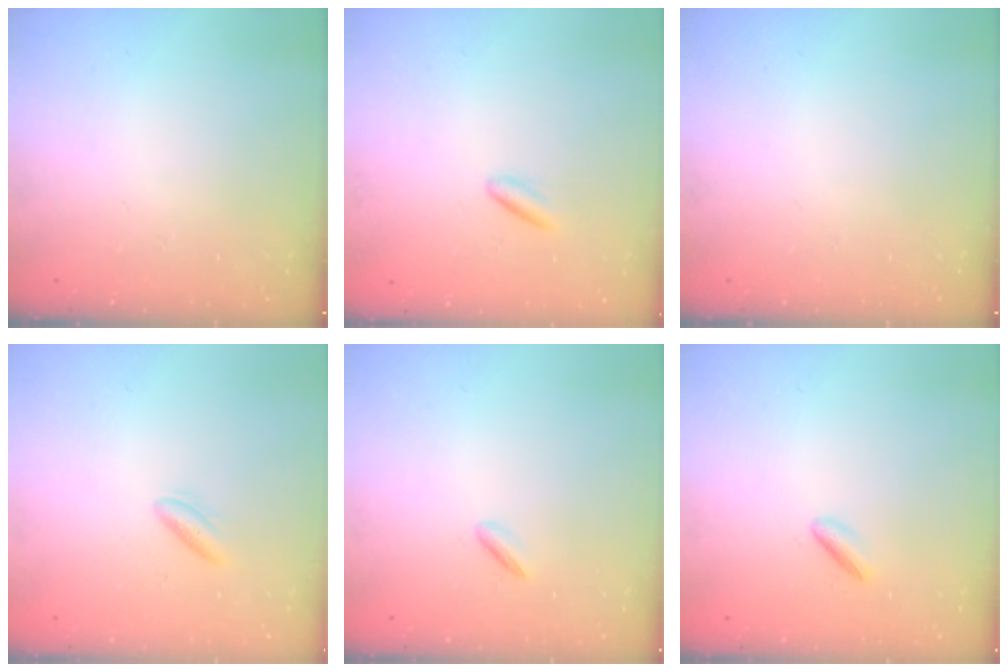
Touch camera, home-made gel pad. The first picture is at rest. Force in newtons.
{"total": 1.7, "press": 1.5, "slide": 0.7}
{"total": 0.0}
{"total": 3.4, "press": 3.3, "slide": 0.9}
{"total": 1.9, "press": 1.8, "slide": 0.5}
{"total": 3.0, "press": 2.8, "slide": 0.9}